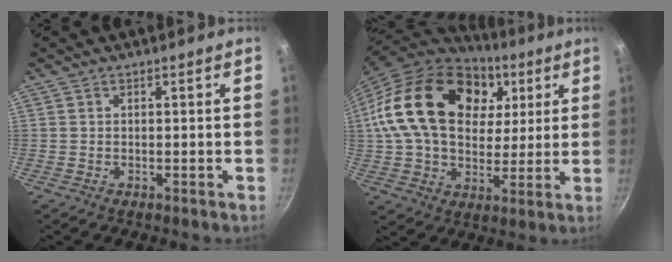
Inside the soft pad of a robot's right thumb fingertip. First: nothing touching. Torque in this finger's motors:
{"motor_torque": [-0.11, 4.21, 1.78, -0.18, 0.28]}